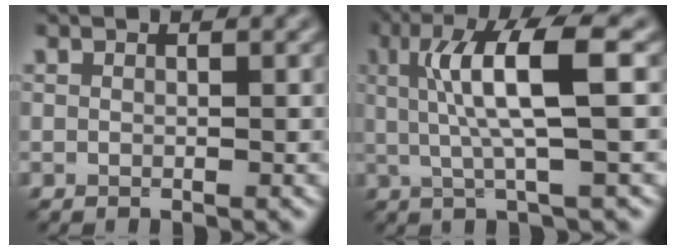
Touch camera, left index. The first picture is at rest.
{"total": 6.9, "force": [1.2, 1.2, 6.7], "torque": [-0.121, 0.006, 0.023]}